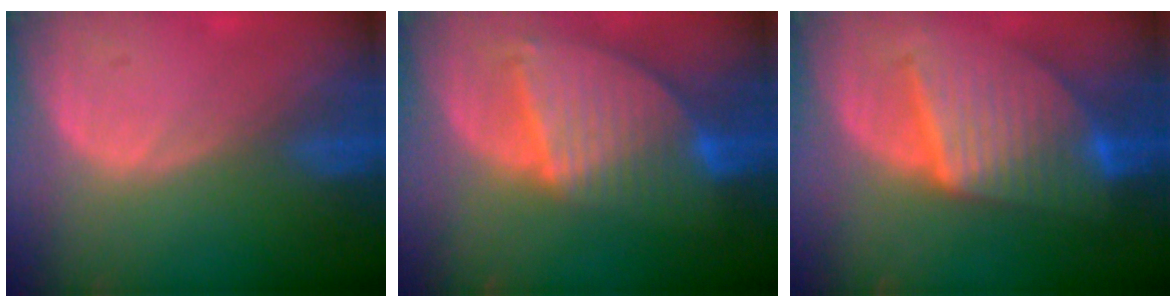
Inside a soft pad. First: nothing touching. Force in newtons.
{"total": 9.4, "press": 8.1, "slide": 4.8}
{"total": 10.1, "press": 10.1, "slide": 0.7}